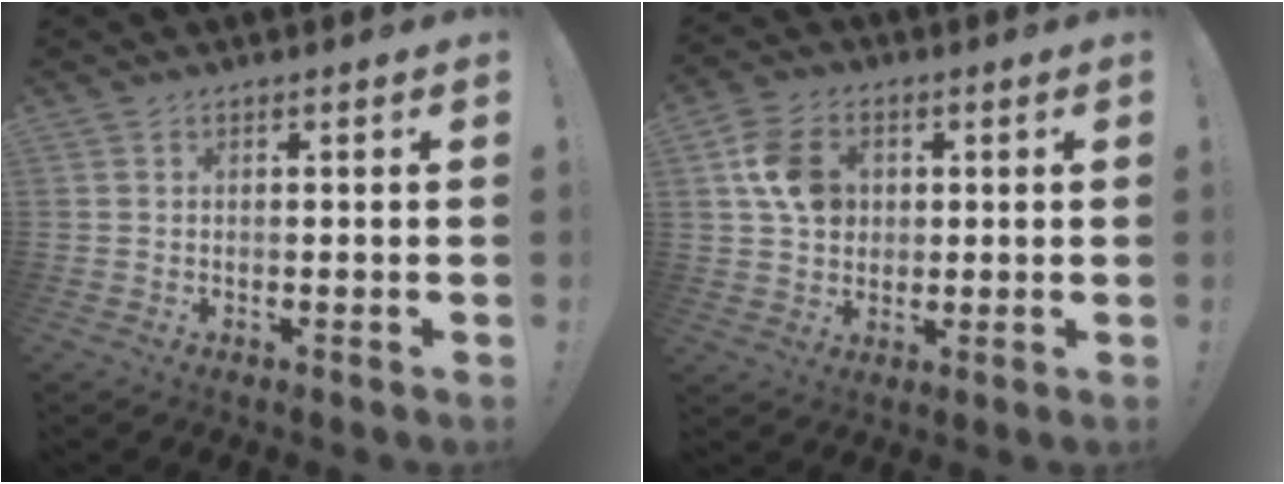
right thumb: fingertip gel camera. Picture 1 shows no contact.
{"total": 11.6, "force": [2.9, 9.4, 6.1], "torque": [-0.092, 0.005, 0.061]}